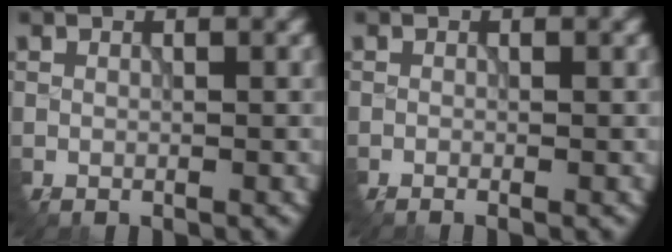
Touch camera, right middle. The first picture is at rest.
{"total": 1.0, "force": [-0.7, 0.2, 0.8], "torque": [-0.018, -0.006, -0.013]}